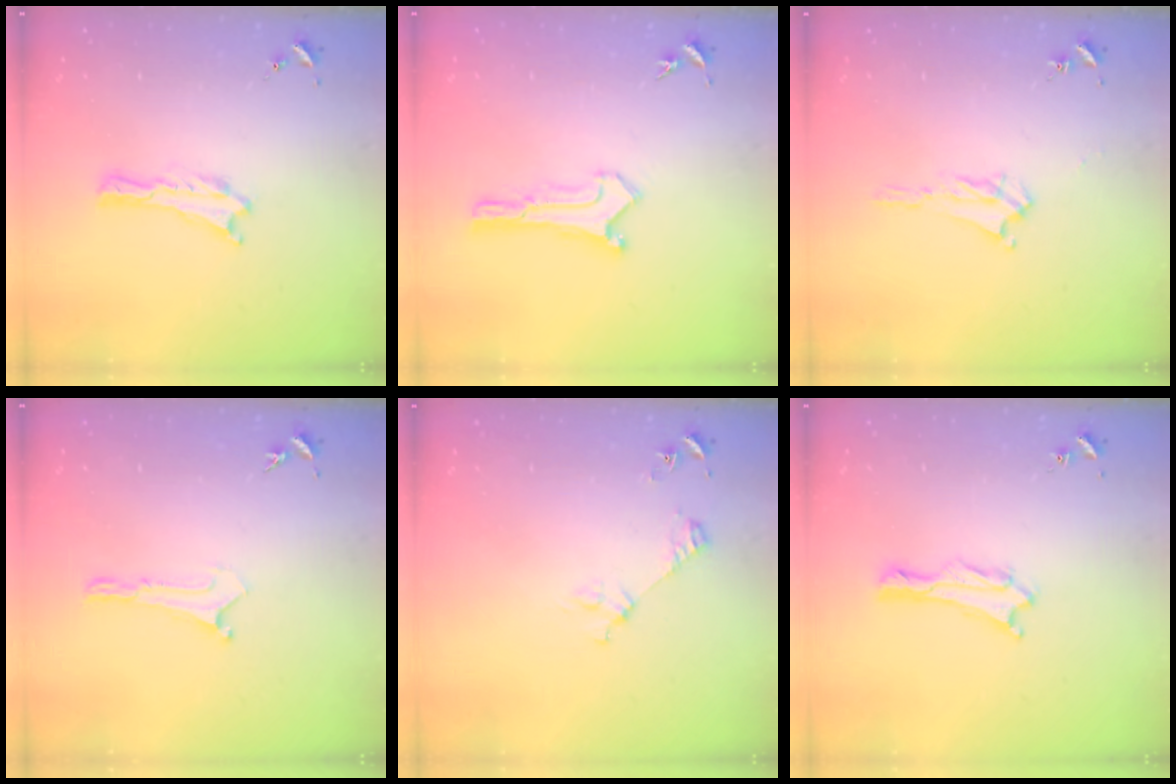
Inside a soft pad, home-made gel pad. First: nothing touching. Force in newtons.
{"total": 0.0}
{"total": 2.4, "press": 2.4, "slide": 0.4}
{"total": 0.0}
{"total": 3.3, "press": 3.3, "slide": 0.3}
{"total": 1.9, "press": 1.9, "slide": 0.1}